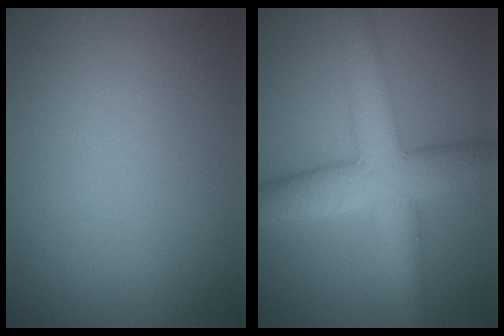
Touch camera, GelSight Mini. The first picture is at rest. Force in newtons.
{"total": 6.1, "press": 6.1, "slide": 0.4}